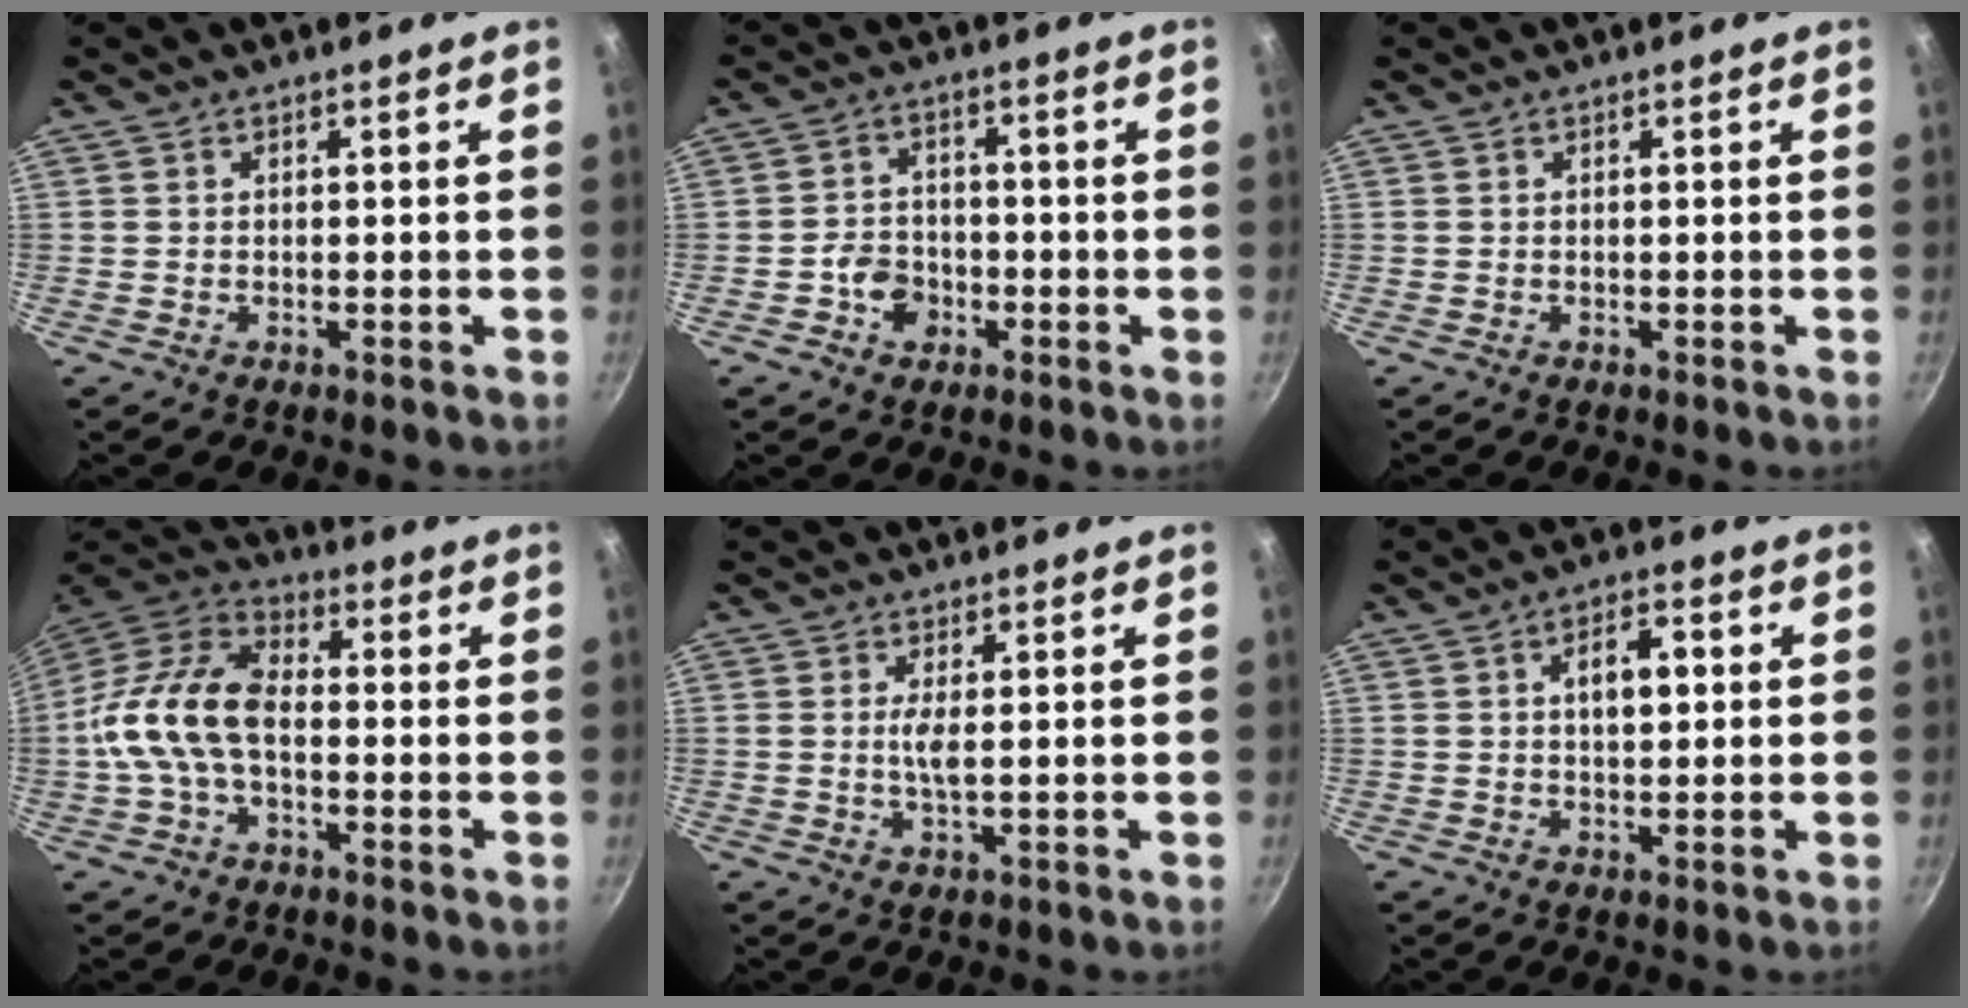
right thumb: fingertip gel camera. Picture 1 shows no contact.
{"total": 5.3, "force": [-2.1, 4.2, 2.3], "torque": [-0.022, 0.021, -0.042]}
{"total": 0.0}
{"total": 14.4, "force": [-1.8, 8.6, 11.4], "torque": [-0.205, 0.041, -0.054]}
{"total": 2.7, "force": [0.3, 0.5, 2.7], "torque": [-0.059, -0.004, 0.008]}
{"total": 5.9, "force": [1.0, 3.1, 5.0], "torque": [-0.058, 0.010, 0.013]}